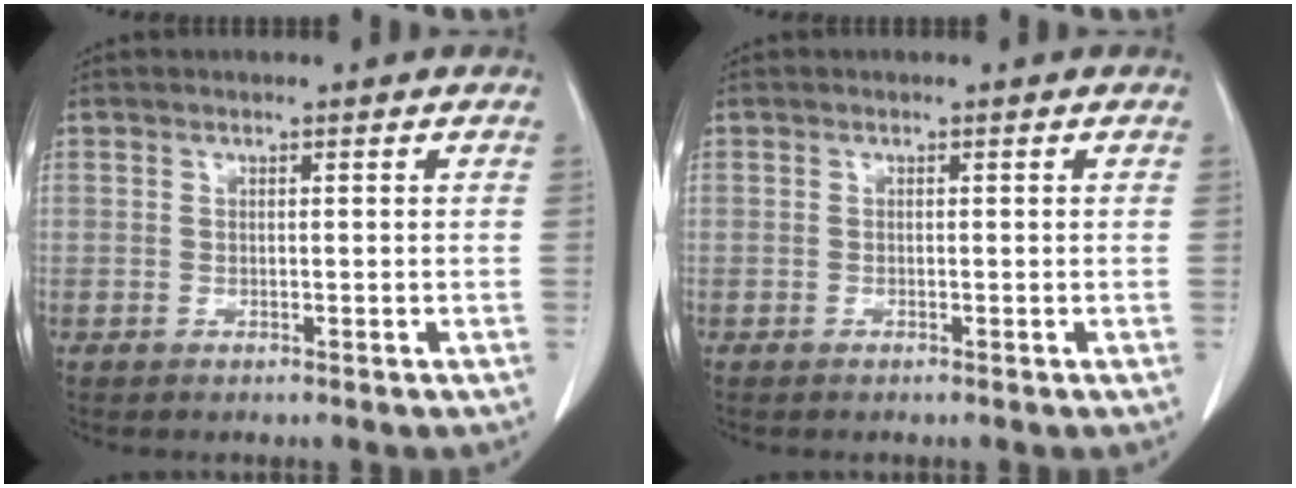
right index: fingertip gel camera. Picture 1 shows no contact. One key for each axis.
{"total": 0.0}